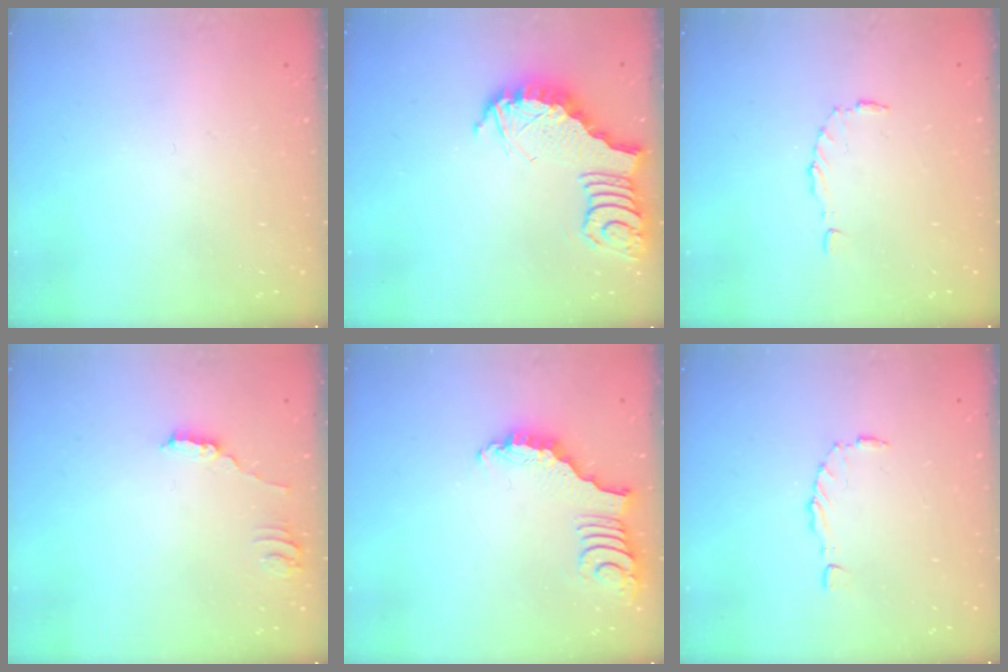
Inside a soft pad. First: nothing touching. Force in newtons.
{"total": 4.5, "press": 4.4, "slide": 0.9}
{"total": 2.8, "press": 2.8, "slide": 0.4}
{"total": 2.5, "press": 2.5, "slide": 0.2}
{"total": 2.2, "press": 2.2, "slide": 0.3}
{"total": 1.9, "press": 1.9, "slide": 0.3}